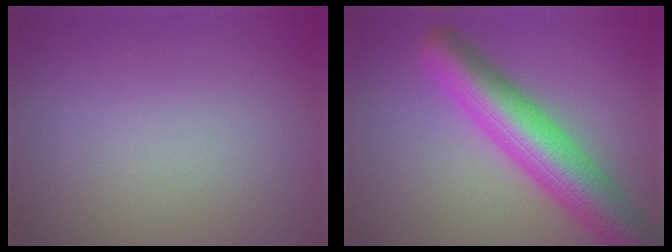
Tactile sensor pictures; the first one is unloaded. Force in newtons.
{"total": 8.6, "press": 8.5, "slide": 0.5}